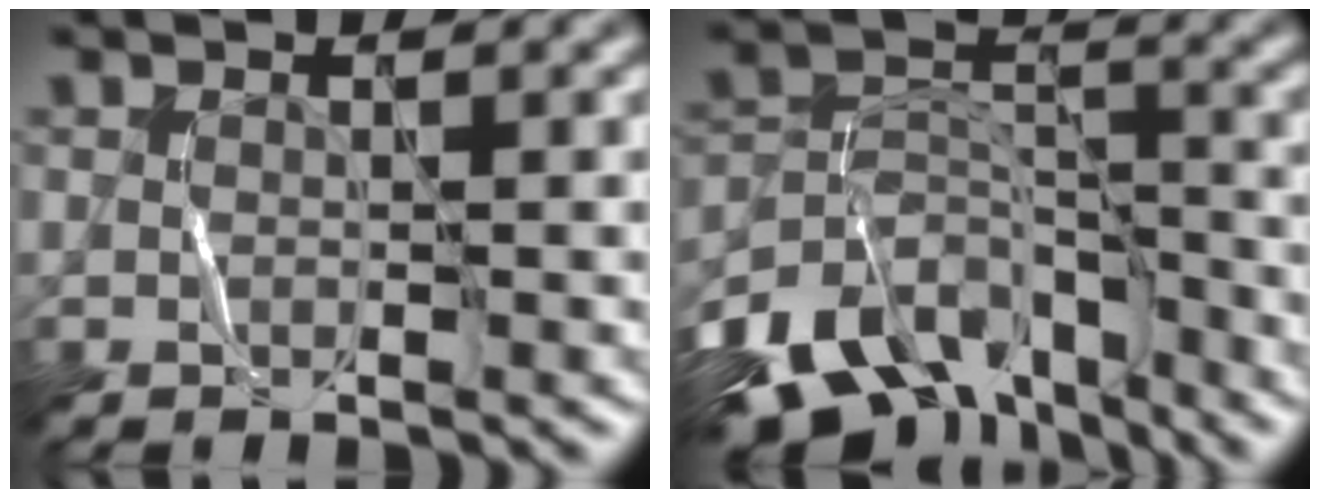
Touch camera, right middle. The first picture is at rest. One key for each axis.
{"total": 10.6, "fx": -8.4, "fy": 4.6, "fz": 4.6, "tx": -0.100, "ty": 0.002, "tz": -0.149}